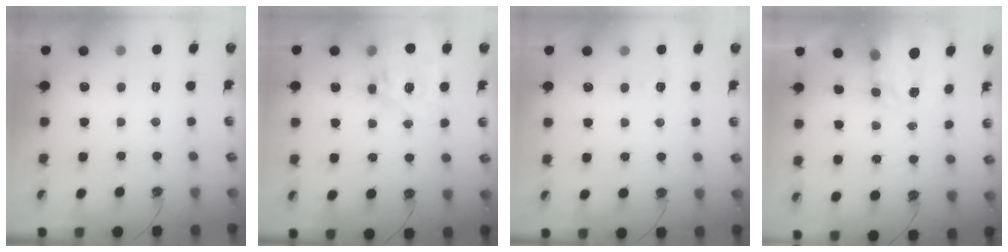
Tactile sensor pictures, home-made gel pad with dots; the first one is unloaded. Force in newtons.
{"total": 15.4, "press": 15.3, "slide": 1.3}
{"total": 4.3, "press": 4.2, "slide": 0.7}
{"total": 3.5, "press": 3.5, "slide": 0.4}